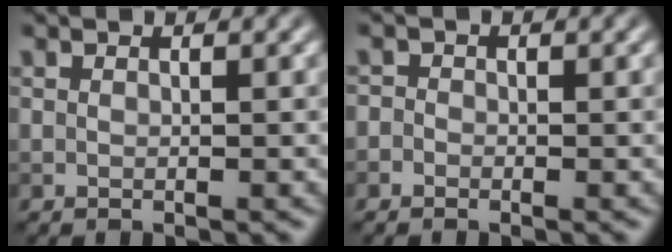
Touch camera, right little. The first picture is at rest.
{"total": 1.0, "force": [-0.5, 0.8, 0.2], "torque": [0.003, -0.003, -0.018]}